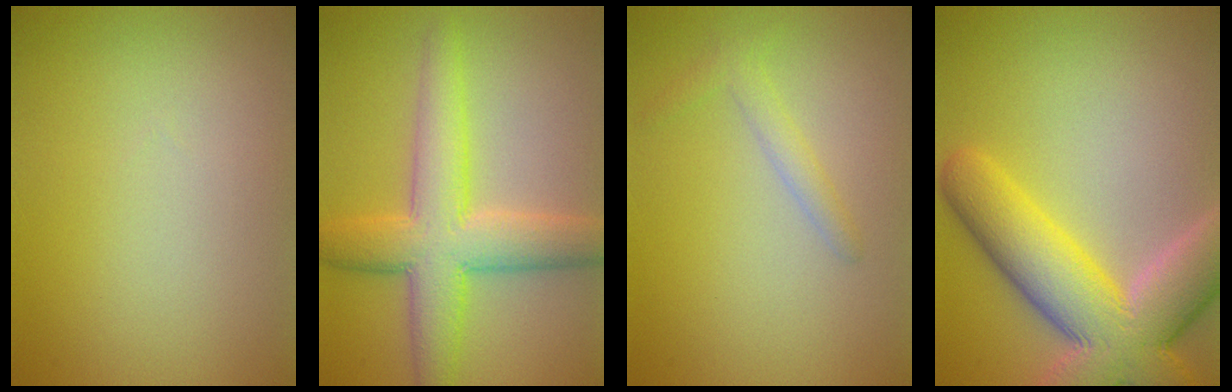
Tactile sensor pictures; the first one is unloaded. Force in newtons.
{"total": 7.1, "press": 7.1, "slide": 0.2}
{"total": 1.5, "press": 1.5, "slide": 0.1}
{"total": 10.8, "press": 10.7, "slide": 0.8}